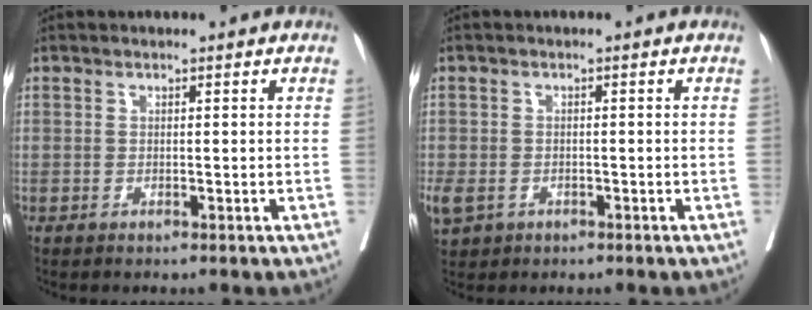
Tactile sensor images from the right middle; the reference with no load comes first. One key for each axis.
{"total": 5.7, "fx": -2.9, "fy": 3.9, "fz": 2.9, "tx": -0.081, "ty": -0.006, "tz": -0.042}